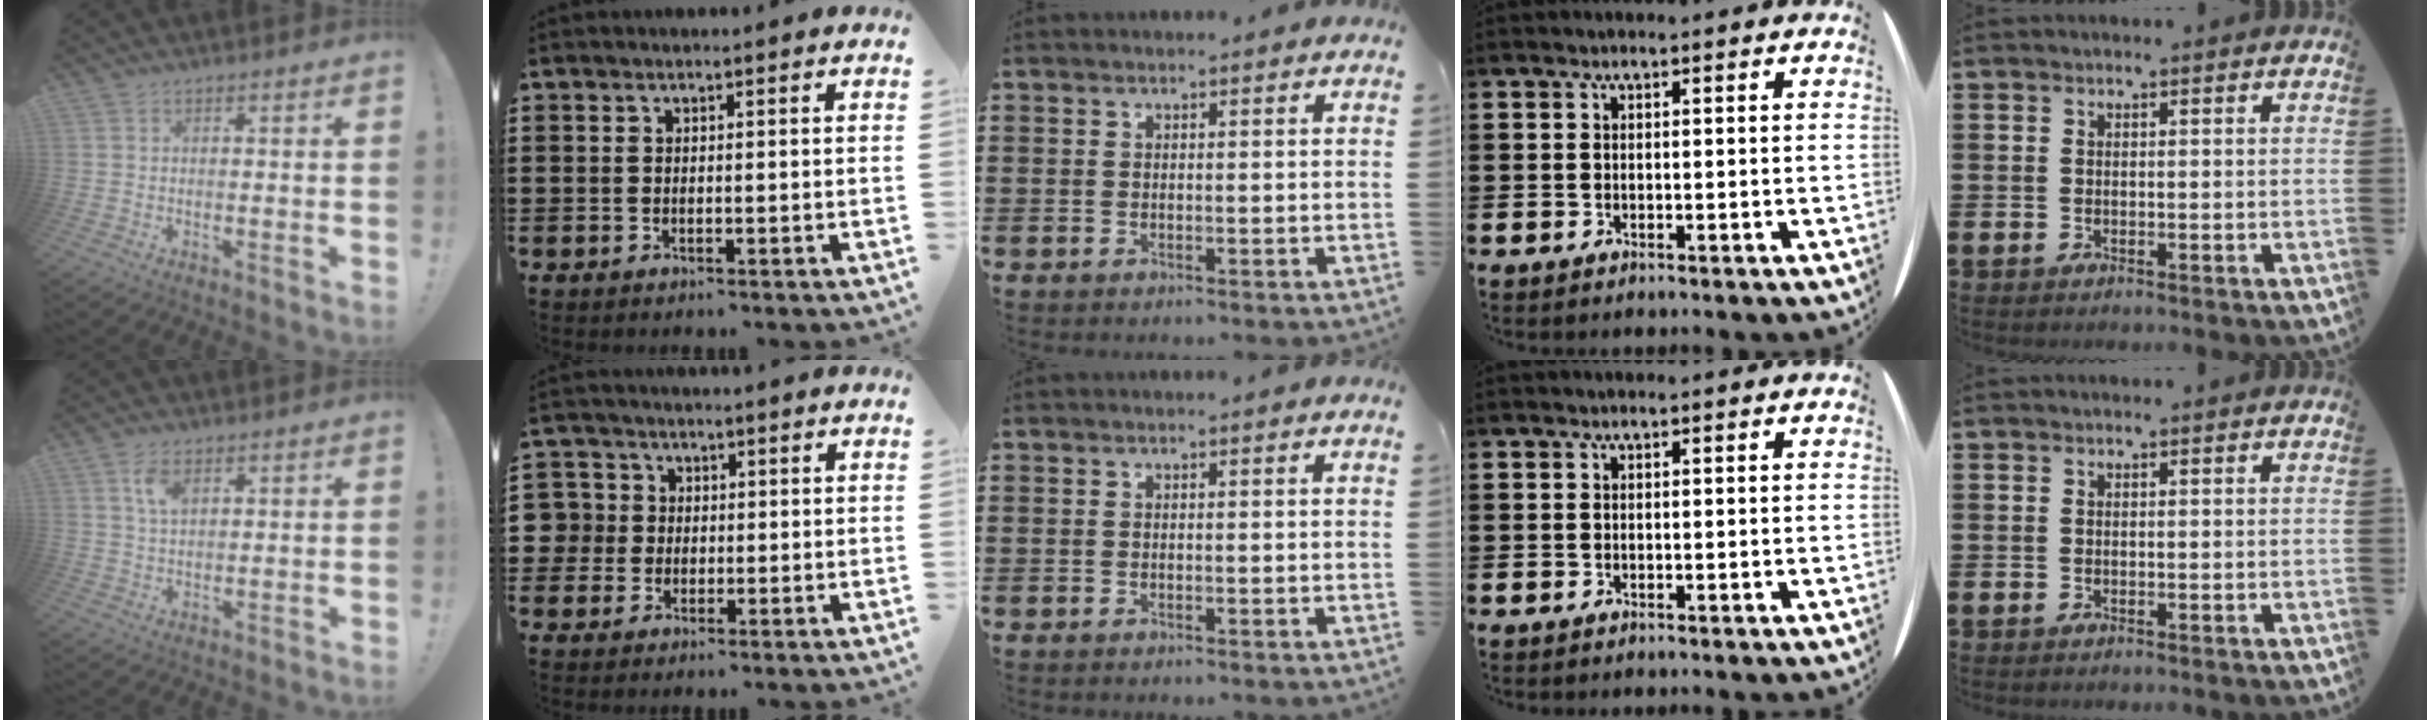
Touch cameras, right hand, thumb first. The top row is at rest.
{"thumb": {"total": 4.9, "force": [2.2, 2.4, 3.7], "torque": [-0.062, -0.004, 0.037]}, "index": {"total": 3.8, "force": [0.0, 3.8, 0.3], "torque": [-0.032, 0.009, -0.003]}}